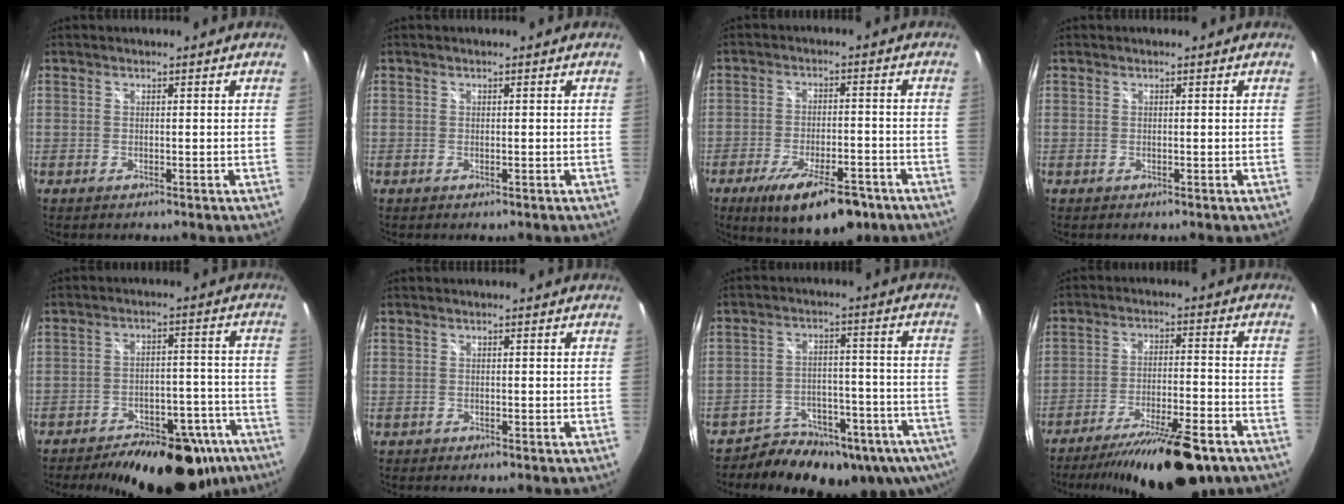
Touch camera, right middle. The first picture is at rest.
{"total": 0.0}
{"total": 13.8, "force": [-9.0, 4.6, 9.4], "torque": [-0.172, -0.025, -0.135]}
{"total": 0.0}
{"total": 23.4, "force": [-17.9, 10.1, 11.3], "torque": [-0.174, 0.016, -0.211]}
{"total": 0.0}
{"total": 20.0, "force": [-13.9, 10.1, 10.2], "torque": [-0.176, -0.013, -0.173]}
{"total": 18.9, "force": [-14.6, 4.3, 11.2], "torque": [-0.194, -0.024, -0.217]}